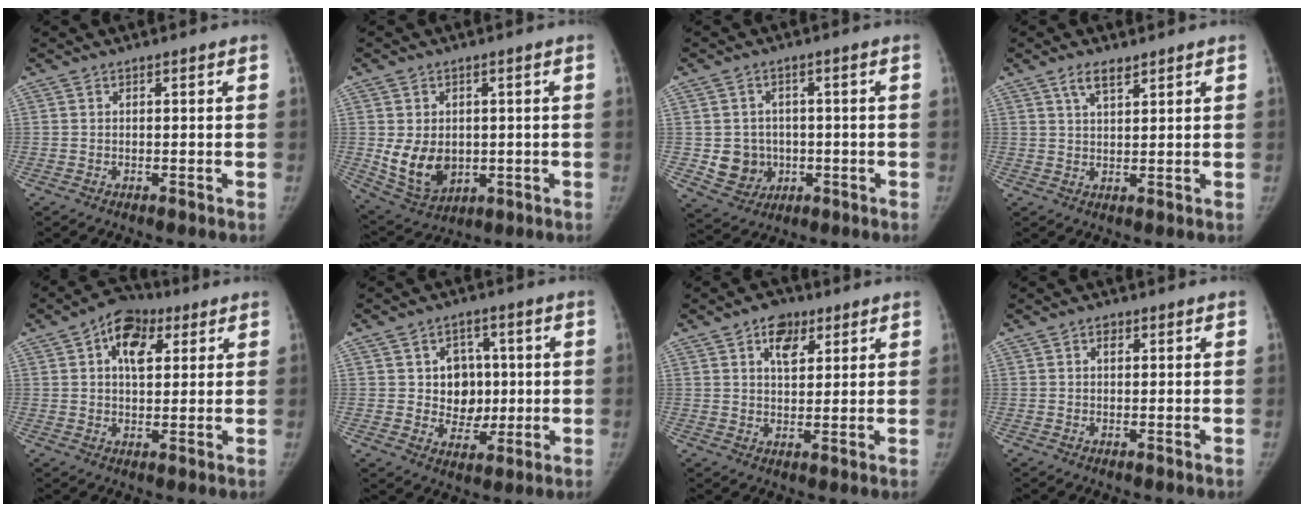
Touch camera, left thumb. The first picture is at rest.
{"total": 9.6, "force": [-0.4, 7.2, 6.4], "torque": [-0.091, -0.012, 0.017]}
{"total": 7.0, "force": [-0.8, 6.5, 2.5], "torque": [-0.010, 0.006, -0.002]}
{"total": 3.7, "force": [2.6, 1.3, 2.2], "torque": [-0.038, -0.010, 0.051]}
{"total": 9.5, "force": [3.8, 5.9, 6.4], "torque": [-0.074, 0.002, 0.052]}
{"total": 8.9, "force": [1.0, 7.6, 4.5], "torque": [-0.014, 0.001, 0.022]}
{"total": 6.2, "force": [3.2, 3.9, 3.5], "torque": [-0.030, -0.013, 0.048]}
{"total": 1.3, "force": [0.5, 0.9, 0.8], "torque": [-0.007, 0.001, 0.006]}